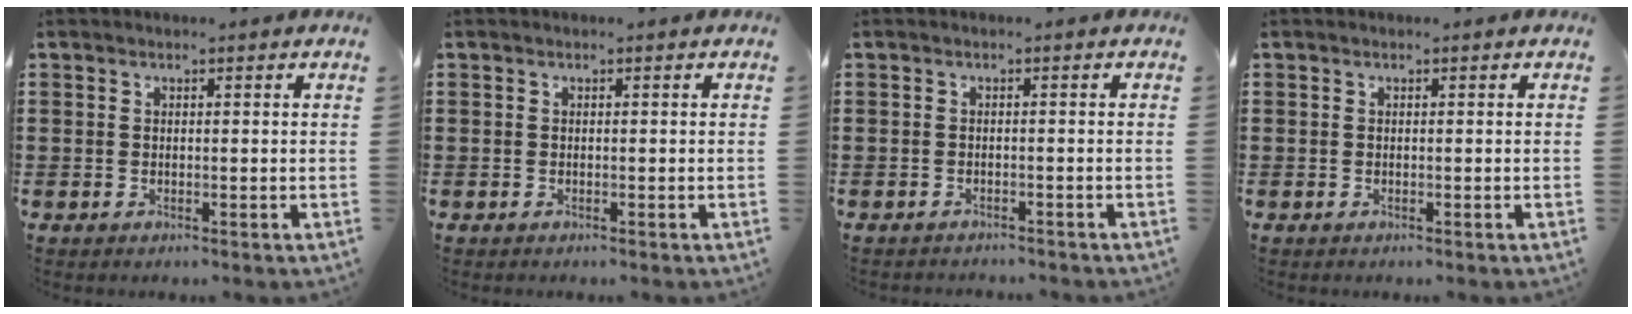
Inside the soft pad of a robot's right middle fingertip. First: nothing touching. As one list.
[{"total": 0.0}, {"total": 0.9, "force": [-0.9, 0.2, -0.2], "torque": [0.000, 0.000, -0.019]}, {"total": 0.0}]